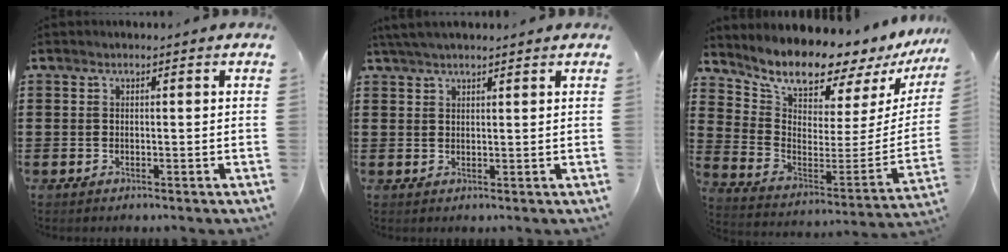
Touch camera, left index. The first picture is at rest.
{"total": 2.3, "force": [2.0, 0.3, 1.2], "torque": [-0.027, 0.004, 0.039]}
{"total": 9.0, "force": [8.6, 1.5, 2.3], "torque": [-0.074, -0.084, 0.142]}